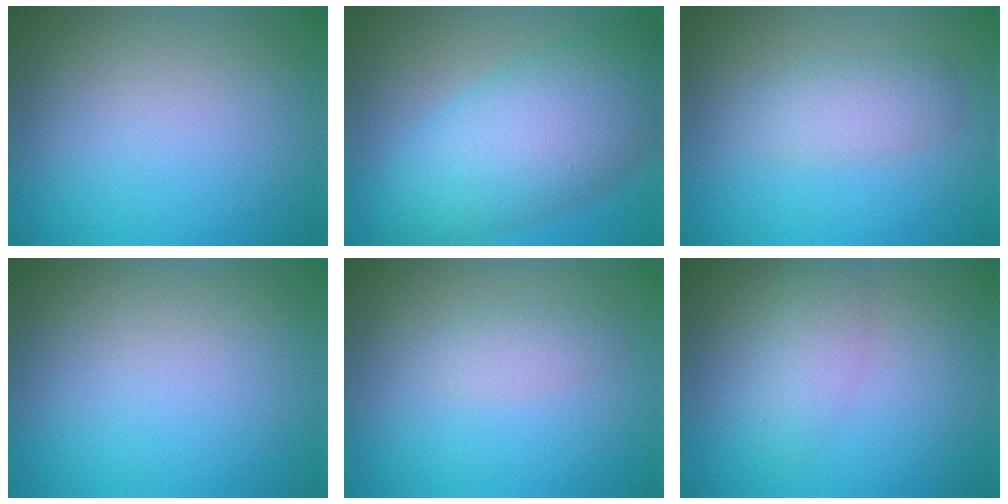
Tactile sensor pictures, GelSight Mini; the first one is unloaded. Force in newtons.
{"total": 9.8, "press": 9.8, "slide": 0.2}
{"total": 2.5, "press": 2.5, "slide": 0.0}
{"total": 0.0}
{"total": 1.4, "press": 1.4, "slide": 0.1}
{"total": 2.4, "press": 2.4, "slide": 0.1}